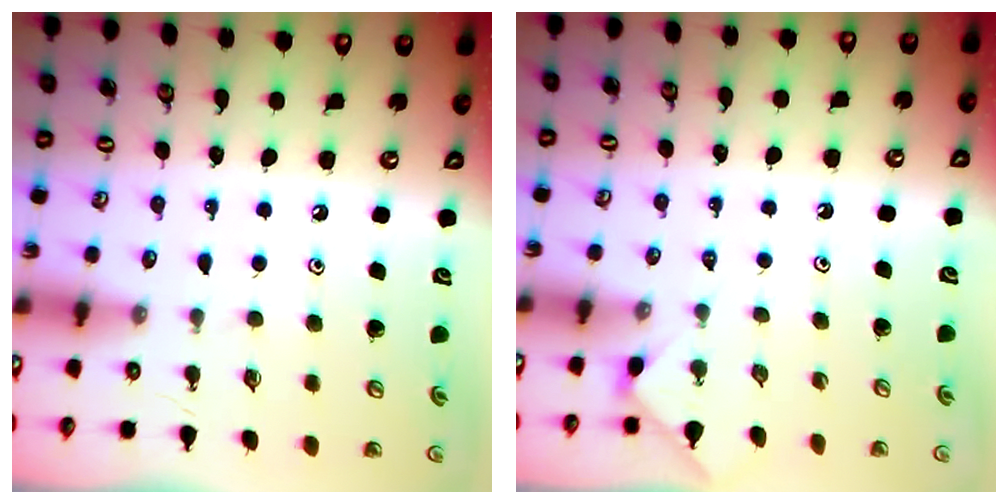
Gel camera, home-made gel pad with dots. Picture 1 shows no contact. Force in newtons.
{"total": 3.0, "press": 2.9, "slide": 0.4}